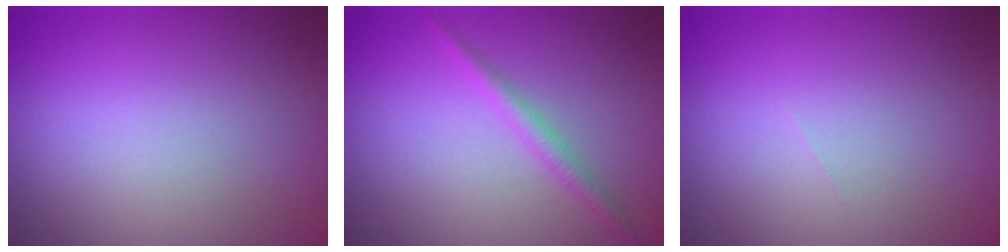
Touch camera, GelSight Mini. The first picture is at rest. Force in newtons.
{"total": 1.6, "press": 1.6, "slide": 0.1}
{"total": 0.0}